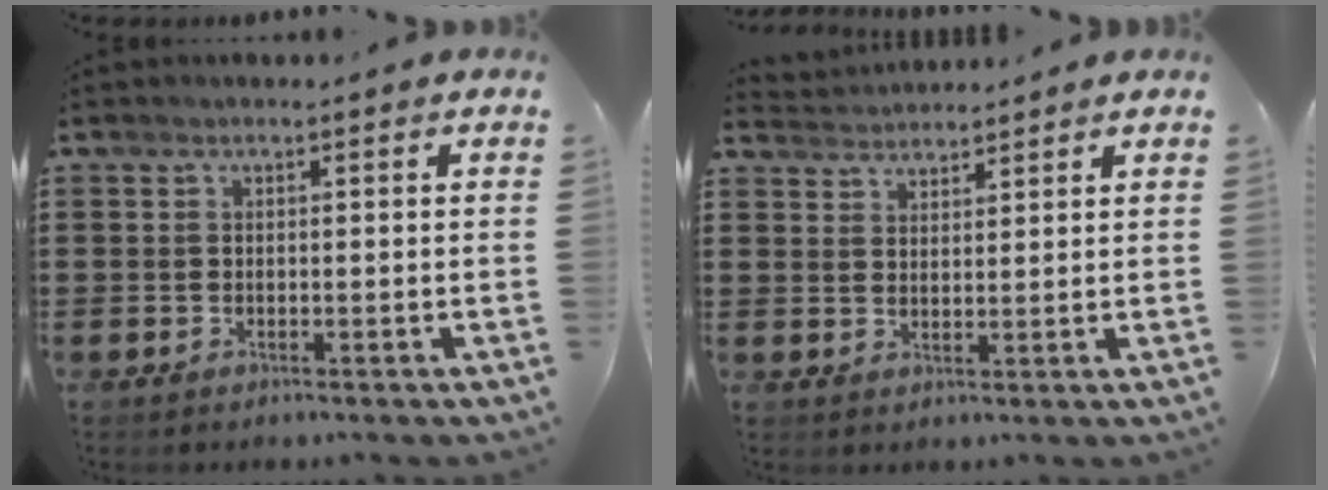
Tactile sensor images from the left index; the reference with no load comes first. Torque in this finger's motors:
{"motor_torque": [0.45, 0.43, -0.29, -0.04]}